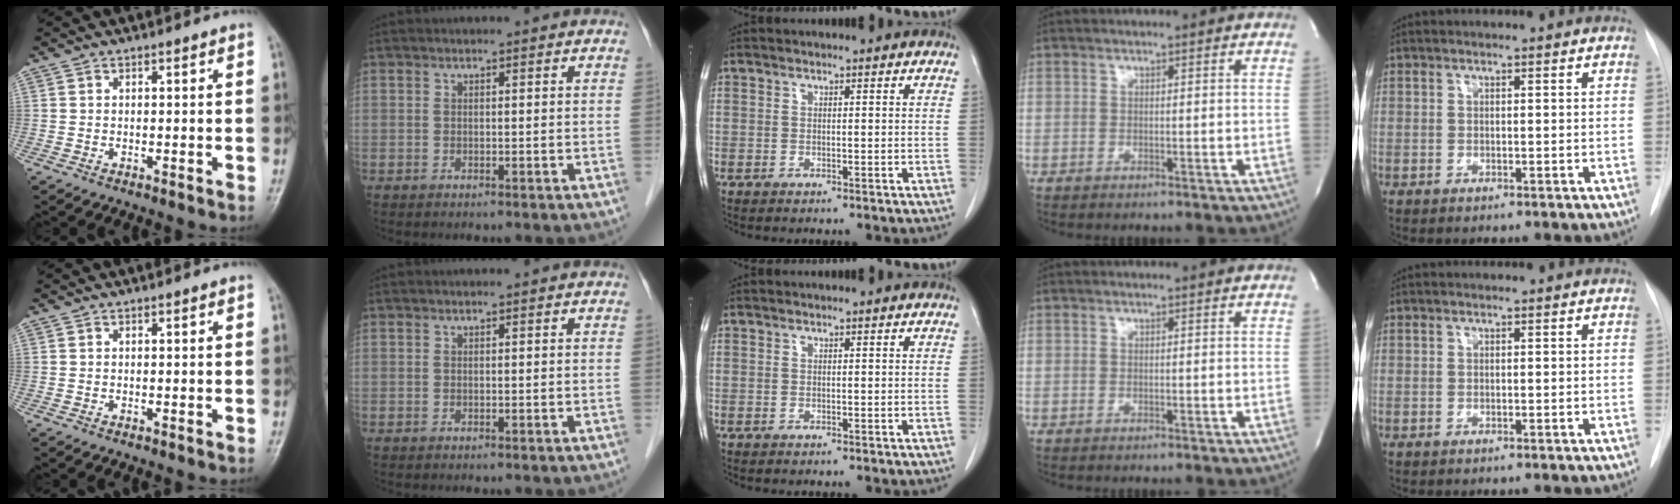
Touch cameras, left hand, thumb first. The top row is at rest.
{}